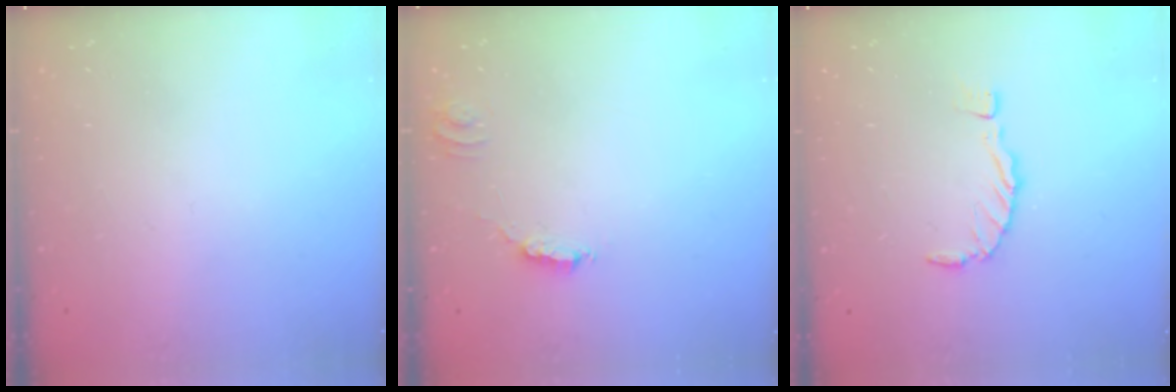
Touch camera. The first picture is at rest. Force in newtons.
{"total": 2.7, "press": 2.7, "slide": 0.2}
{"total": 0.0}